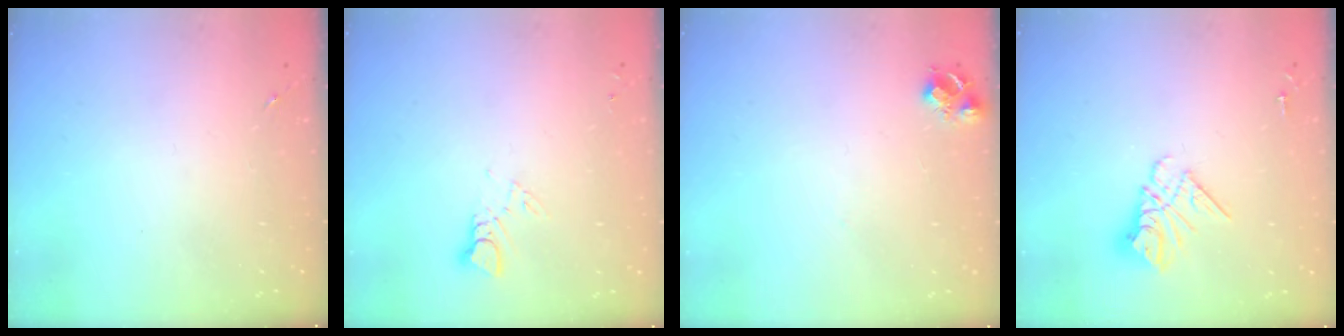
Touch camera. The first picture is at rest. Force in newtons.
{"total": 2.9, "press": 2.9, "slide": 0.2}
{"total": 7.3, "press": 7.2, "slide": 0.8}
{"total": 10.7, "press": 10.7, "slide": 1.0}